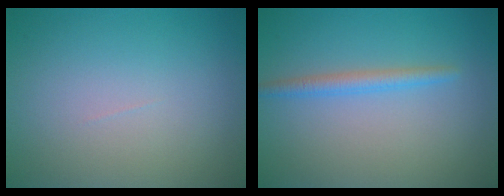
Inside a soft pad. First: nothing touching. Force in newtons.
{"total": 1.8, "press": 1.8, "slide": 0.2}